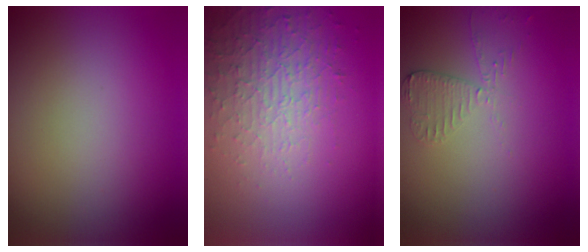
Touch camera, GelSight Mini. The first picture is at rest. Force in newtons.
{"total": 4.2, "press": 3.1, "slide": 2.7}
{"total": 2.4, "press": 2.4, "slide": 0.2}